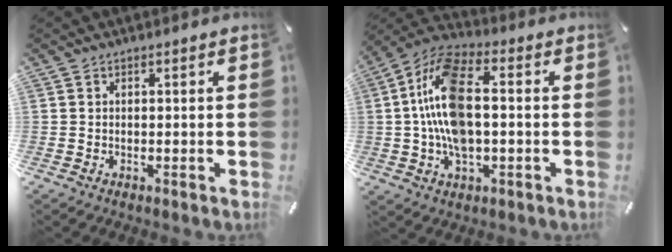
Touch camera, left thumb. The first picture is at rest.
{"total": 14.8, "force": [-0.1, 7.8, 12.6], "torque": [-0.269, 0.002, -0.004]}